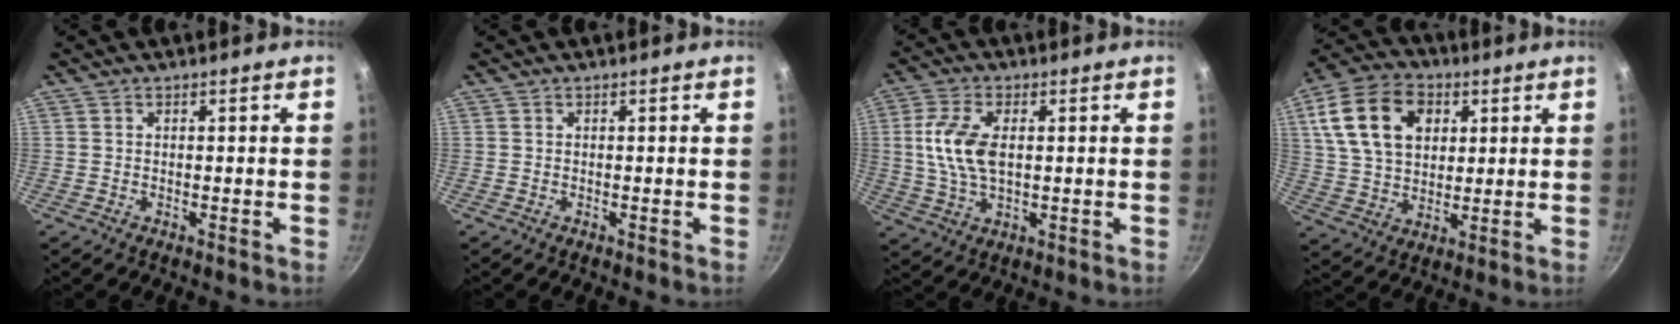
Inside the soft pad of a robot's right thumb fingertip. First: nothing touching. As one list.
[{"total": 0.0}, {"total": 9.8, "force": [1.1, 5.3, 8.2], "torque": [-0.164, 0.004, 0.020]}, {"total": 16.8, "force": [5.4, 11.6, 10.9], "torque": [-0.181, 0.003, 0.093]}]